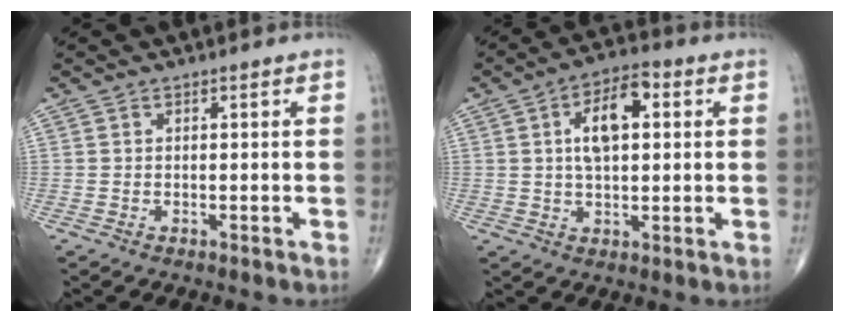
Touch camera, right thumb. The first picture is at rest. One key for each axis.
{"total": 9.7, "fx": 2.2, "fy": 4.8, "fz": 8.1, "tx": -0.125, "ty": 0.014, "tz": 0.030}